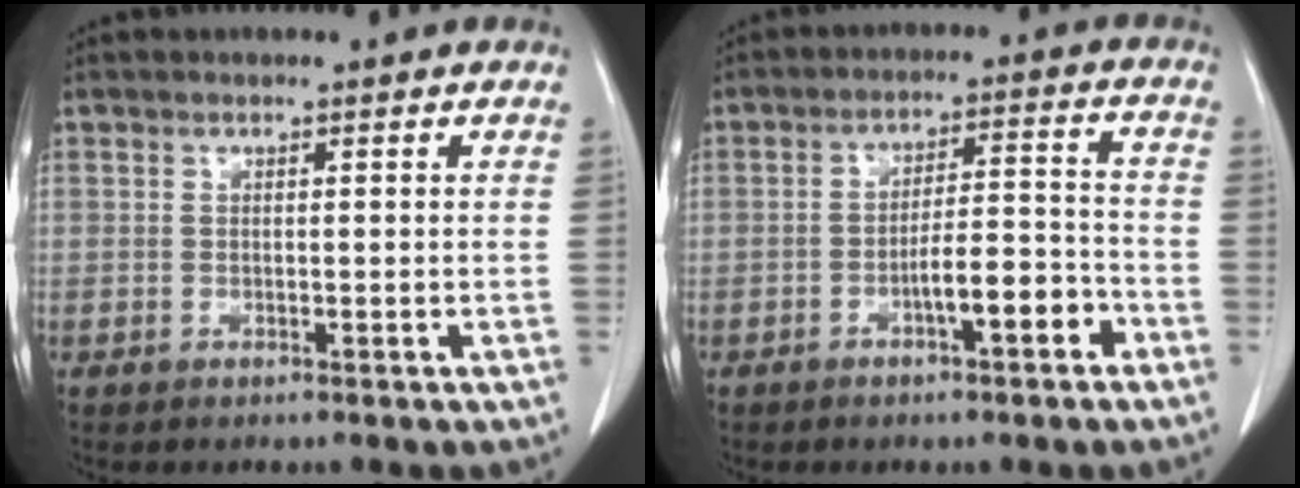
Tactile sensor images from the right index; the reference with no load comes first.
{"total": 6.9, "force": [-3.6, 1.2, 5.8], "torque": [-0.091, 0.019, -0.053]}